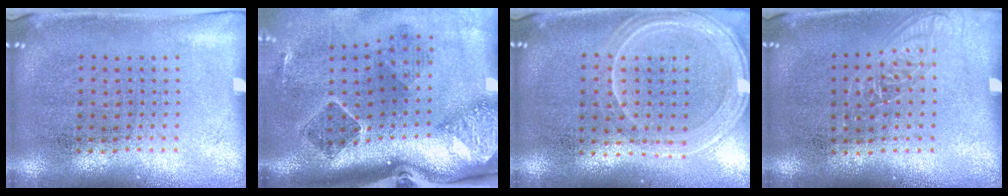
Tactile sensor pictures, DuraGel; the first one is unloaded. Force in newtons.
{"total": 3.0, "press": 2.0, "slide": 2.3}
{"total": 1.2, "press": 1.2, "slide": 0.3}
{"total": 1.1, "press": 1.1, "slide": 0.4}